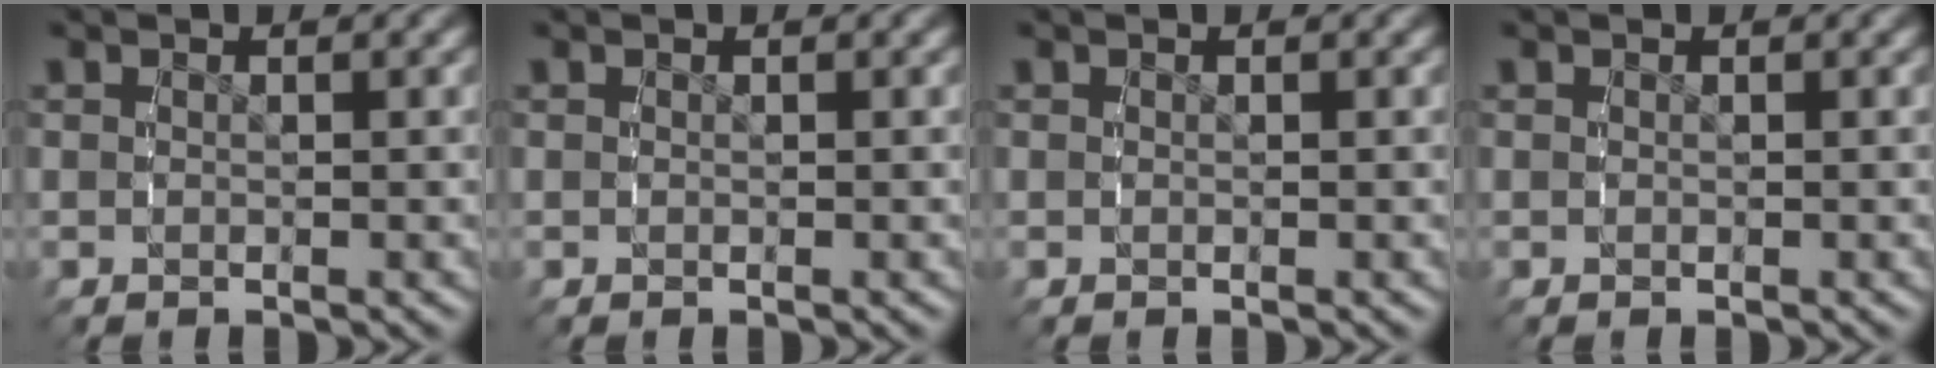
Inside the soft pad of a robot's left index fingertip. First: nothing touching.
{"total": 0.0}
{"total": 0.0}
{"total": 0.0}